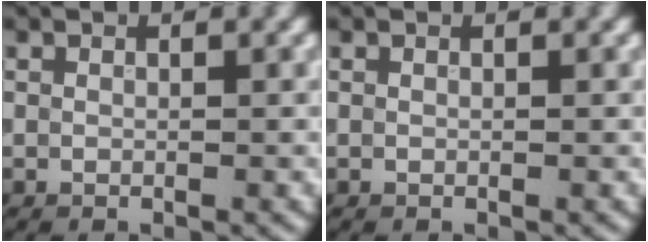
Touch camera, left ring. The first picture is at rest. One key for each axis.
{"total": 0.0}